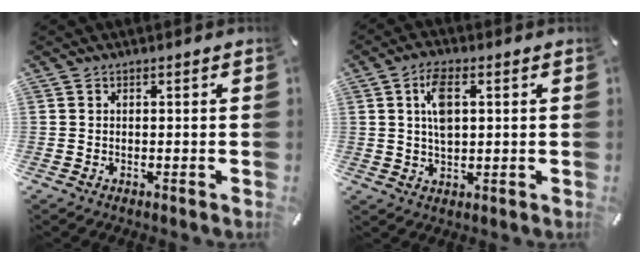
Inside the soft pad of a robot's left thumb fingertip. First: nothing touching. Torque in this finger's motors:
{"motor_torque": [0.99, 0.67, 0.56, -0.53, 0.08]}